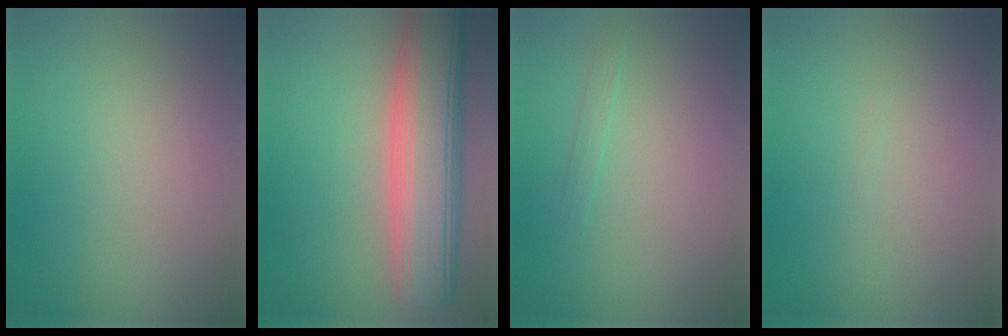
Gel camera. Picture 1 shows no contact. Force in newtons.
{"total": 9.9, "press": 9.8, "slide": 1.1}
{"total": 0.7, "press": 0.7, "slide": 0.0}
{"total": 0.0}